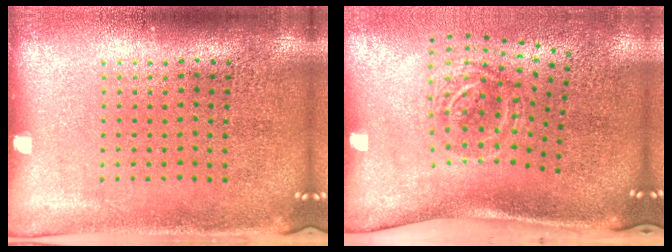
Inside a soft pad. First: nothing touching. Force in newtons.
{"total": 2.0, "press": 1.3, "slide": 1.6}